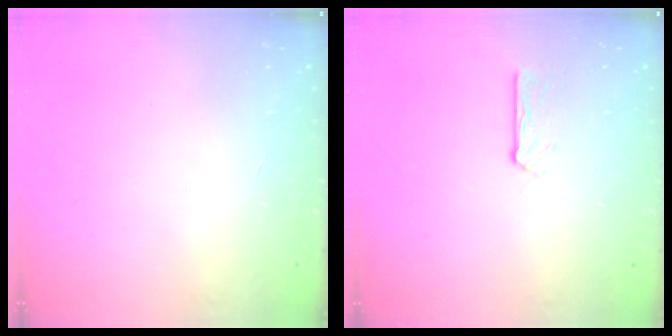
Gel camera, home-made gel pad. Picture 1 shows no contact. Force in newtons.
{"total": 2.7, "press": 2.7, "slide": 0.2}